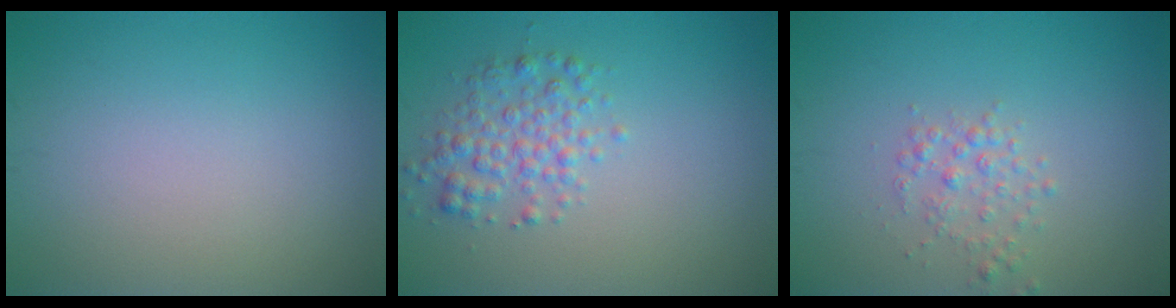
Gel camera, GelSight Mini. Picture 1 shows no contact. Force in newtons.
{"total": 2.9, "press": 2.9, "slide": 0.1}
{"total": 1.7, "press": 1.7, "slide": 0.1}